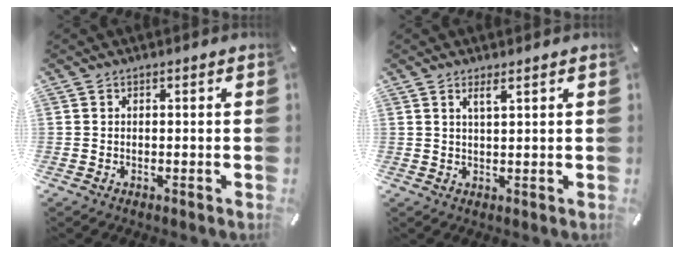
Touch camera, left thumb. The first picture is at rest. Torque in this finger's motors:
{"motor_torque": [0.16, 0.23, 0.35, -0.17, 0.11]}